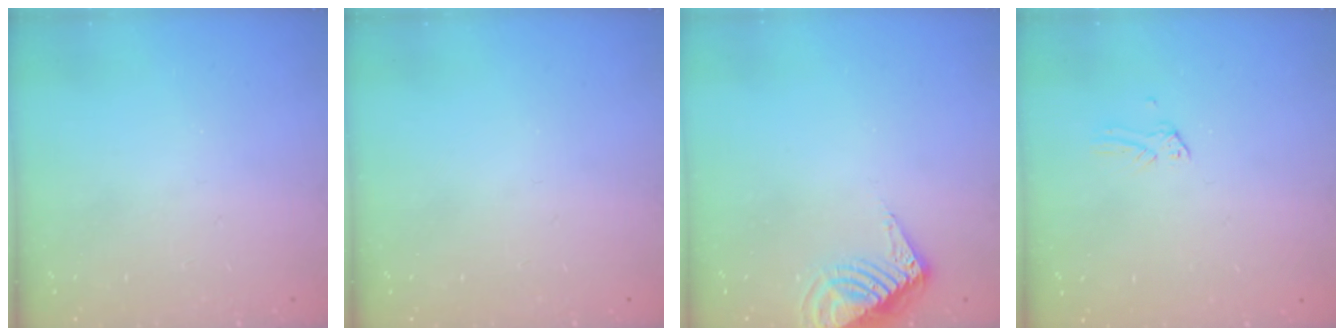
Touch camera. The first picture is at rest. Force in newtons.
{"total": 0.0}
{"total": 8.5, "press": 8.5, "slide": 0.5}
{"total": 0.0}